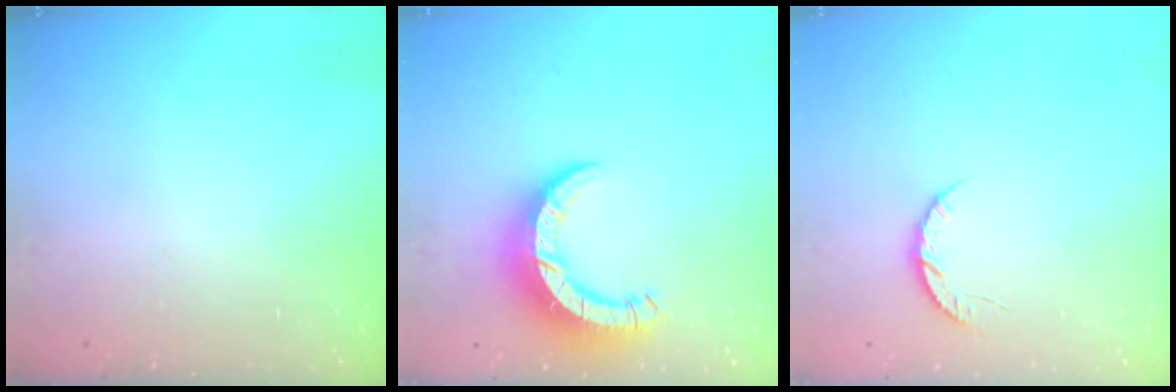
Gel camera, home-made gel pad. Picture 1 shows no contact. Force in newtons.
{"total": 10.0, "press": 9.9, "slide": 1.2}
{"total": 5.0, "press": 4.9, "slide": 0.6}